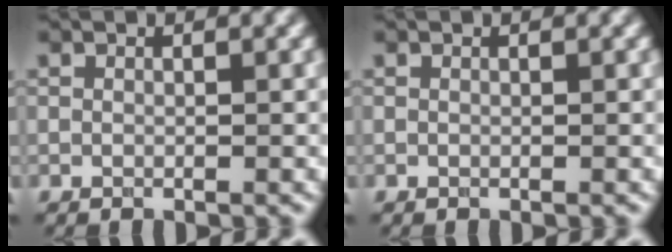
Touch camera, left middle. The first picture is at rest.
{"total": 0.0}